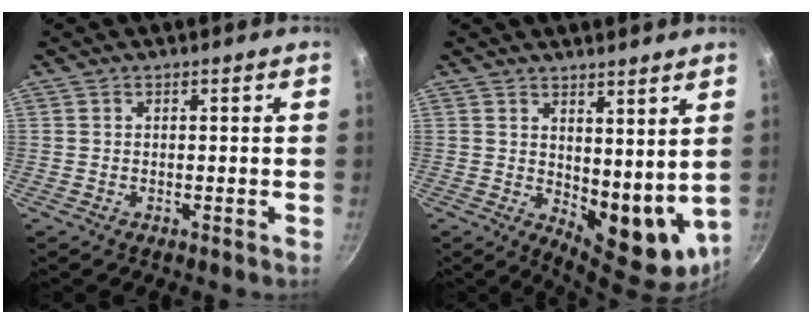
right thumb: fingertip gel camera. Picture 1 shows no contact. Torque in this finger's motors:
{"motor_torque": [-1.08, 1.48, 0.95, -0.18, 0.06]}